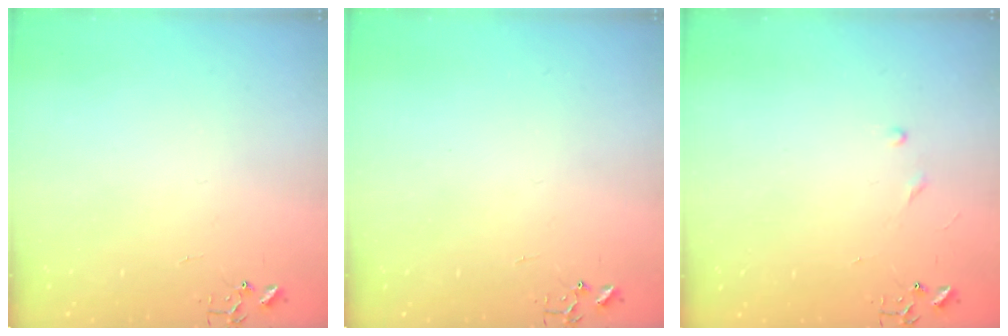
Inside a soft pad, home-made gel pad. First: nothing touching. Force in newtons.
{"total": 0.0}
{"total": 6.1, "press": 6.1, "slide": 0.6}